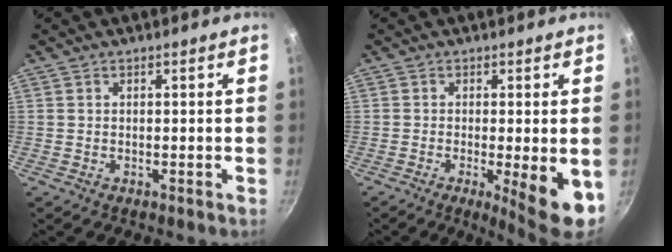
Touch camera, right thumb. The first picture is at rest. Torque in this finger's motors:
{"motor_torque": [-0.12, 0.48, 0.71, -0.08, 0.05]}